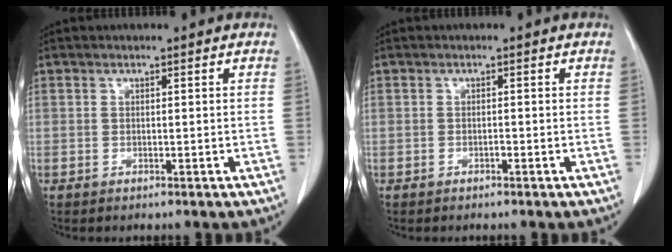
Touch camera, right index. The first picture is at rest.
{"total": 0.6, "force": [-0.4, 0.2, 0.4], "torque": [-0.005, 0.001, -0.009]}